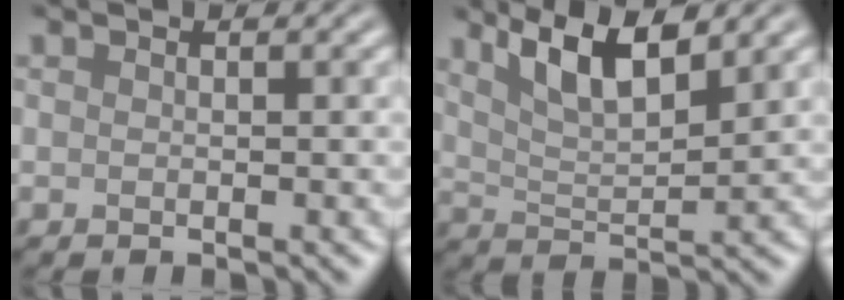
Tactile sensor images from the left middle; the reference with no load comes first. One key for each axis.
{"total": 5.4, "fx": 3.5, "fy": 1.5, "fz": 3.8, "tx": -0.070, "ty": 0.000, "tz": 0.066}